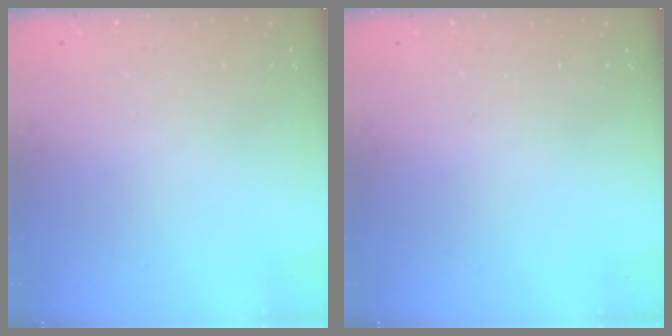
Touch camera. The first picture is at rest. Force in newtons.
{"total": 0.0}